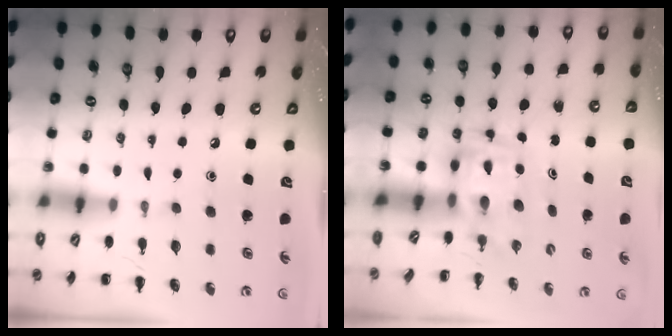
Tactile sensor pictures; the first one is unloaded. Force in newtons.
{"total": 3.8, "press": 3.7, "slide": 0.7}